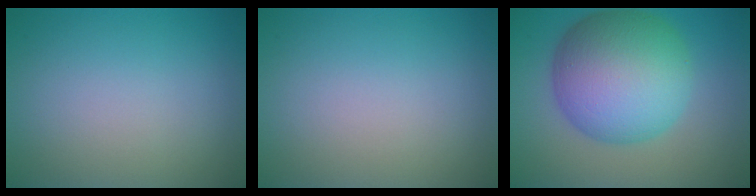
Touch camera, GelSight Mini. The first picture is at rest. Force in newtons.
{"total": 0.0}
{"total": 11.7, "press": 11.7, "slide": 0.2}